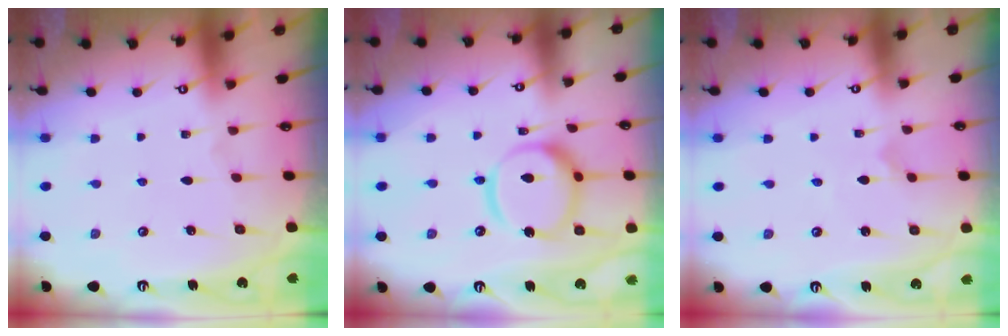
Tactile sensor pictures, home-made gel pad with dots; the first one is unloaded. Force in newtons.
{"total": 17.3, "press": 17.1, "slide": 2.1}
{"total": 0.0}